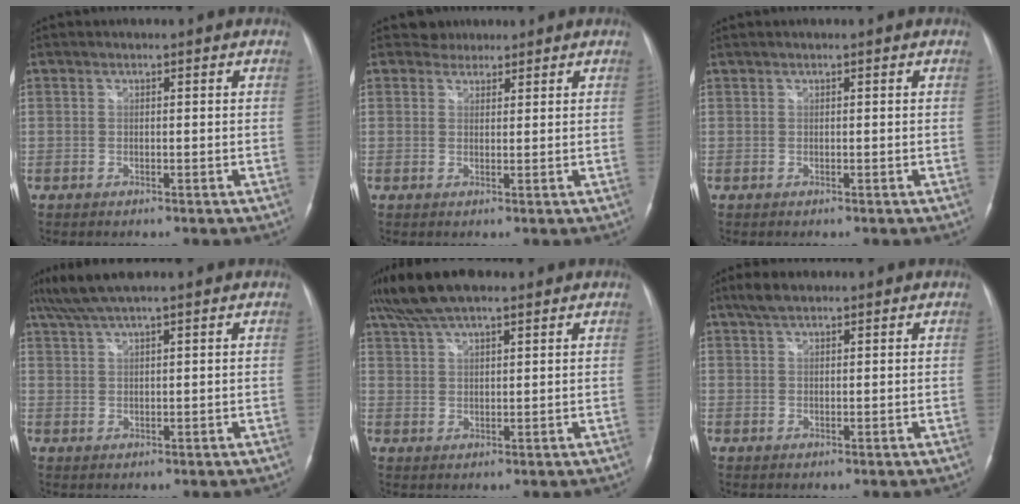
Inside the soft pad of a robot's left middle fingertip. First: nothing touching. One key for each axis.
{"total": 2.2, "fx": 1.9, "fy": 1.1, "fz": -0.5, "tx": 0.010, "ty": 0.006, "tz": 0.027}
{"total": 0.0}
{"total": 6.0, "fx": 4.8, "fy": 0.0, "fz": 3.6, "tx": -0.073, "ty": 0.033, "tz": 0.092}
{"total": 9.9, "fx": 7.7, "fy": 2.3, "fz": 5.7, "tx": -0.109, "ty": 0.036, "tz": 0.140}
{"total": 3.2, "fx": 2.5, "fy": 1.1, "fz": 1.7, "tx": -0.039, "ty": 0.011, "tz": 0.047}